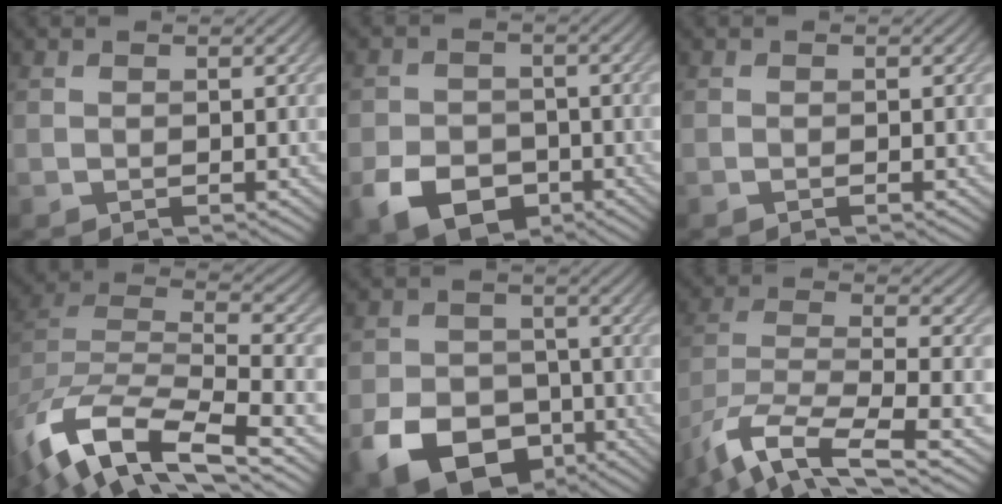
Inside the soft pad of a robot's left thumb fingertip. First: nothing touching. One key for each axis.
{"total": 7.1, "fx": -3.5, "fy": 4.9, "fz": 3.8, "tx": -0.076, "ty": -0.014, "tz": -0.065}
{"total": 0.5, "fx": -0.4, "fy": 0.0, "fz": 0.4, "tx": -0.007, "ty": -0.001, "tz": -0.009}
{"total": 14.4, "fx": -9.0, "fy": 5.1, "fz": 10.0, "tx": -0.226, "ty": -0.021, "tz": -0.157}
{"total": 10.8, "fx": -5.4, "fy": 7.5, "fz": 5.7, "tx": -0.121, "ty": -0.030, "tz": -0.099}
{"total": 12.4, "fx": -8.4, "fy": 3.4, "fz": 8.5, "tx": -0.186, "ty": -0.016, "tz": -0.149}